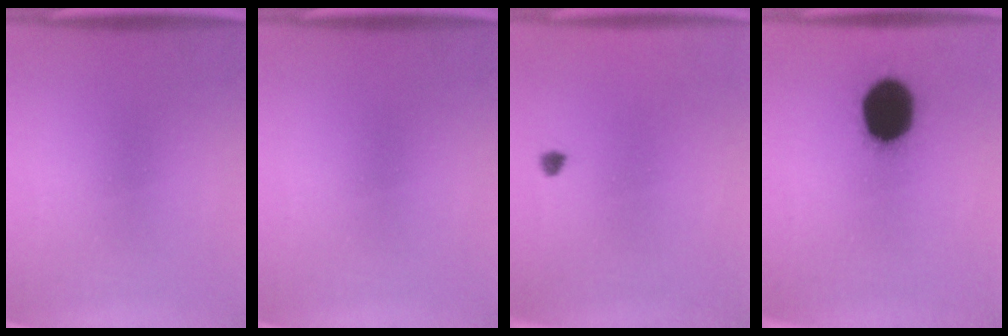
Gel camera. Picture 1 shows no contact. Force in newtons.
{"total": 0.0}
{"total": 1.0}
{"total": 17.4}